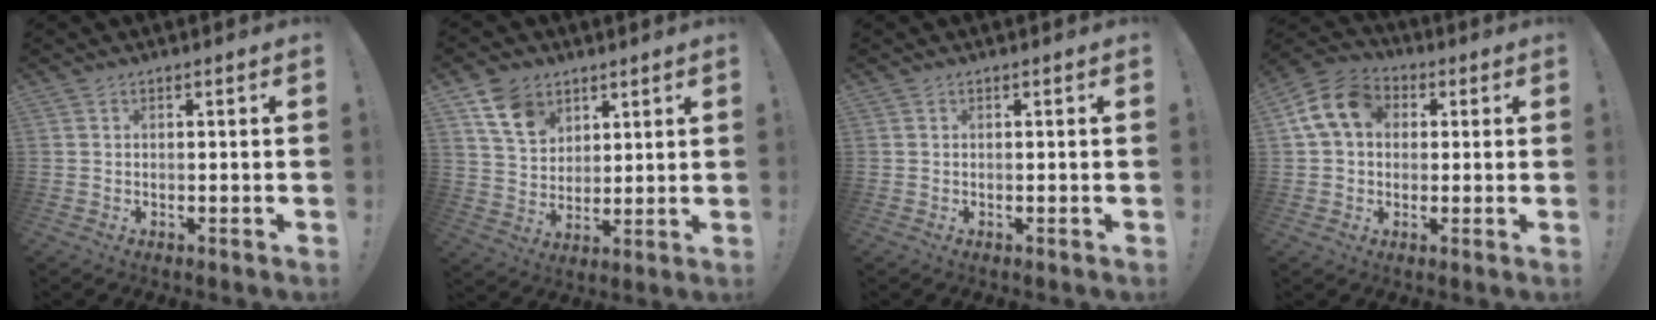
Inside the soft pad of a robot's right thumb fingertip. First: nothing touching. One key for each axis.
{"total": 11.0, "fx": 6.7, "fy": 7.4, "fz": 4.6, "tx": -0.077, "ty": -0.031, "tz": 0.132}
{"total": 0.0}
{"total": 12.7, "fx": 3.3, "fy": 9.7, "fz": 7.6, "tx": -0.136, "ty": 0.013, "tz": 0.070}